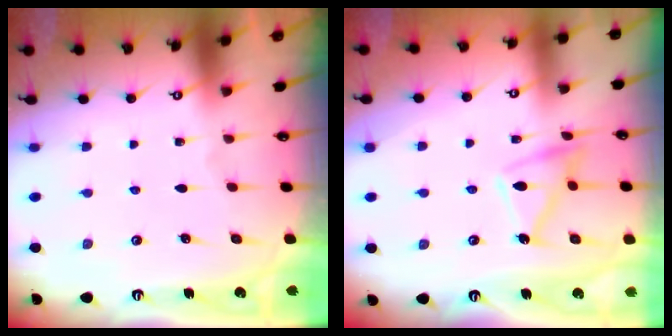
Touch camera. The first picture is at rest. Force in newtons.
{"total": 12.7, "press": 12.7, "slide": 0.9}